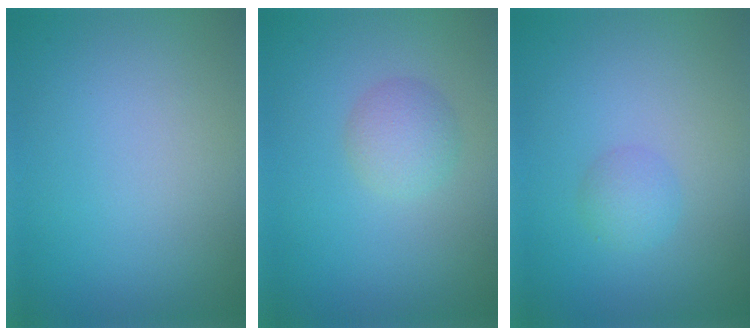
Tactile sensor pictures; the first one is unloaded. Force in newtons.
{"total": 2.3, "press": 2.3, "slide": 0.1}
{"total": 1.5, "press": 1.5, "slide": 0.1}